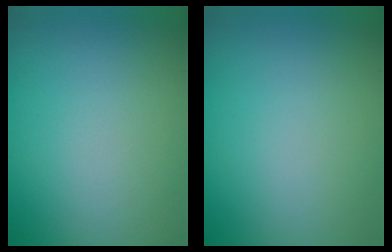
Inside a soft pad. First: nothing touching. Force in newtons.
{"total": 0.0}